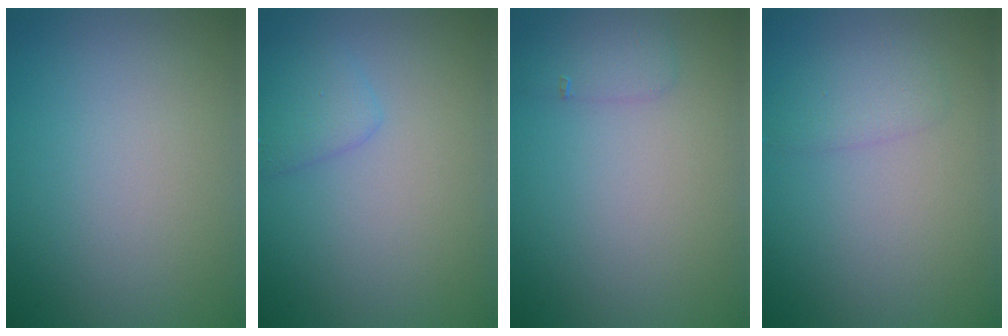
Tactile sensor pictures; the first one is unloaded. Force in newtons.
{"total": 1.8, "press": 1.8, "slide": 0.2}
{"total": 1.4, "press": 1.4, "slide": 0.0}
{"total": 1.4, "press": 1.4, "slide": 0.1}